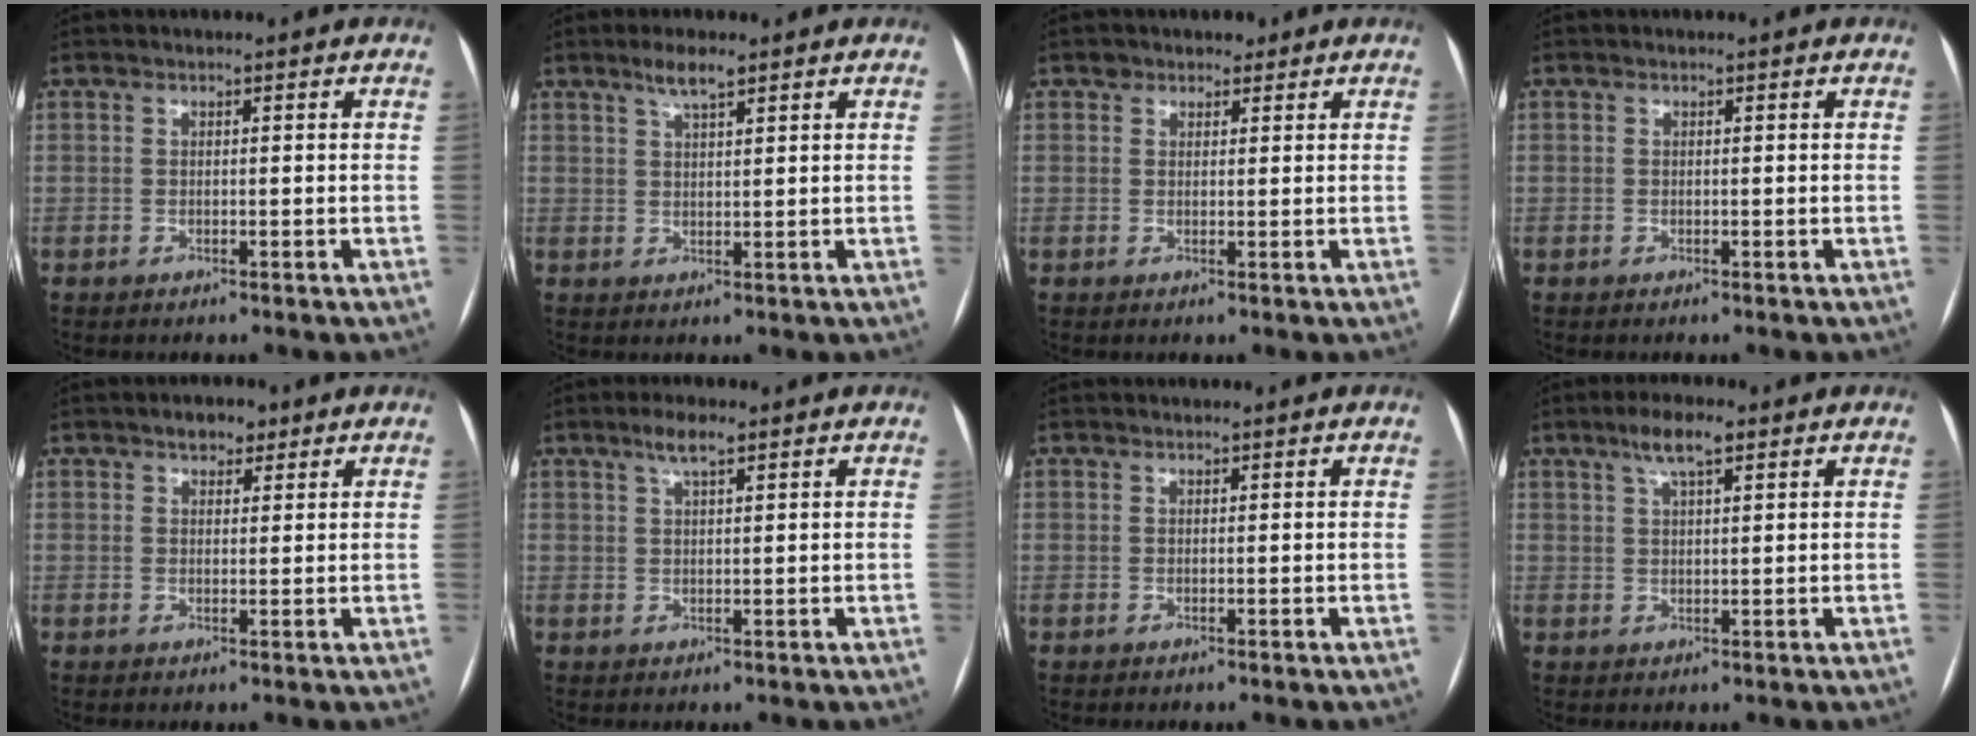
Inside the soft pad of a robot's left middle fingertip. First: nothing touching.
{"total": 3.3, "force": [2.4, 0.4, 2.2], "torque": [-0.046, 0.004, 0.045]}
{"total": 2.1, "force": [1.4, 1.5, 0.2], "torque": [0.003, 0.007, 0.017]}
{"total": 0.0}
{"total": 3.0, "force": [2.0, 1.6, 1.5], "torque": [-0.022, 0.009, 0.030]}
{"total": 3.1, "force": [2.0, 0.5, 2.3], "torque": [-0.047, 0.007, 0.038]}
{"total": 2.0, "force": [-0.2, -1.7, -1.0], "torque": [0.019, 0.003, 0.001]}
{"total": 4.8, "force": [2.9, 1.0, 3.7], "torque": [-0.072, 0.012, 0.052]}